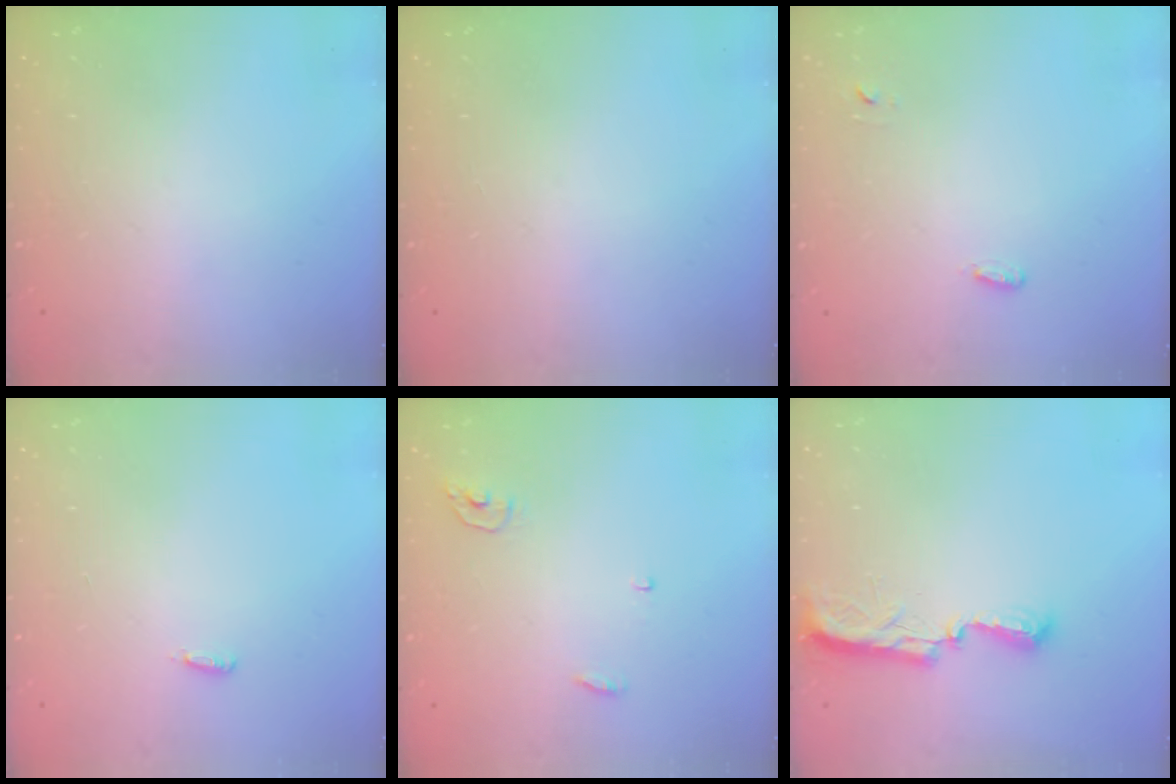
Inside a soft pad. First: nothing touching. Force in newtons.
{"total": 0.0}
{"total": 2.8, "press": 2.7, "slide": 0.6}
{"total": 2.9, "press": 2.8, "slide": 0.9}
{"total": 3.8, "press": 3.8, "slide": 0.5}
{"total": 7.7, "press": 7.6, "slide": 0.7}